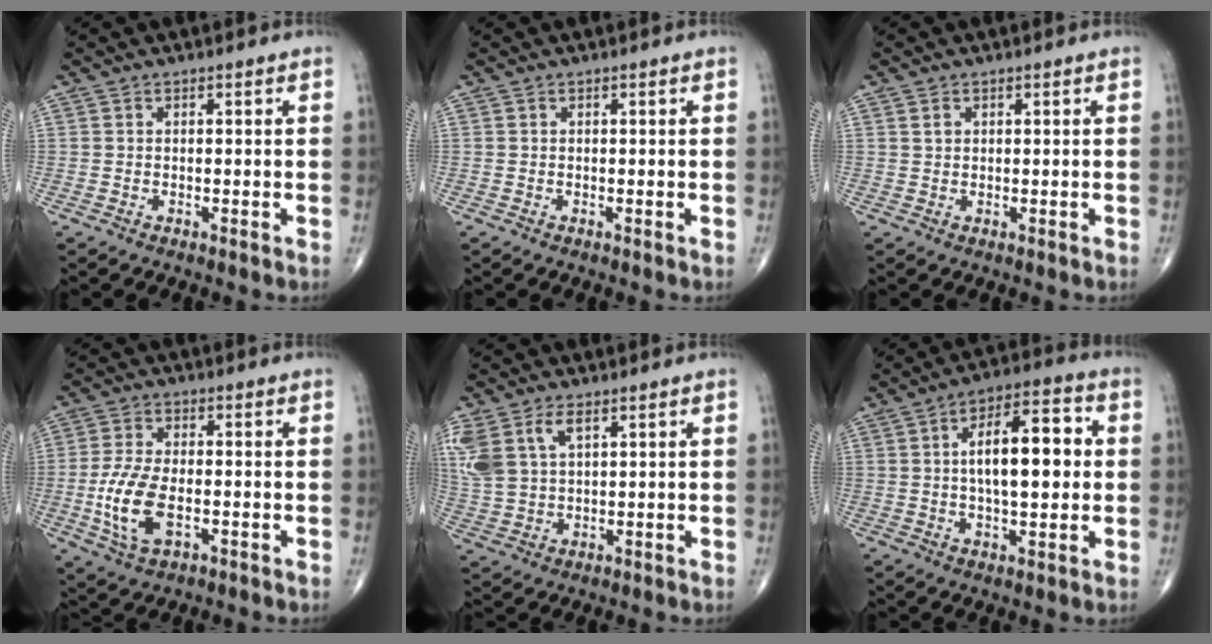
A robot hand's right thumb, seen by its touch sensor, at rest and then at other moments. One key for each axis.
{"total": 0.0}
{"total": 1.2, "fx": 0.6, "fy": 0.9, "fz": 0.6, "tx": -0.005, "ty": -0.002, "tz": 0.010}
{"total": 10.4, "fx": -2.3, "fy": 5.2, "fz": 8.7, "tx": -0.185, "ty": 0.002, "tz": -0.041}
{"total": 11.2, "fx": 4.7, "fy": 6.3, "fz": 7.9, "tx": -0.193, "ty": -0.002, "tz": 0.104}
{"total": 14.4, "fx": 1.5, "fy": 6.1, "fz": 13.0, "tx": -0.186, "ty": 0.019, "tz": 0.019}